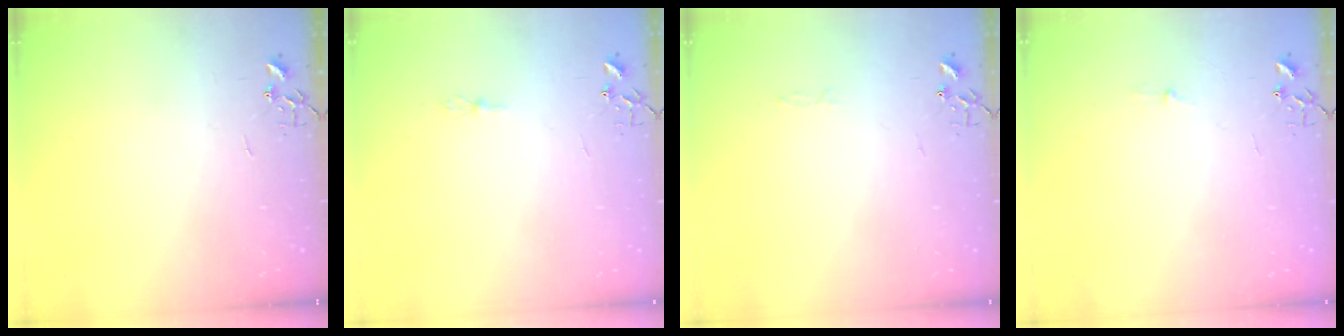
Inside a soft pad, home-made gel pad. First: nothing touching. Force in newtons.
{"total": 4.7, "press": 4.6, "slide": 0.6}
{"total": 2.8, "press": 2.8, "slide": 0.4}
{"total": 2.6, "press": 2.5, "slide": 0.4}